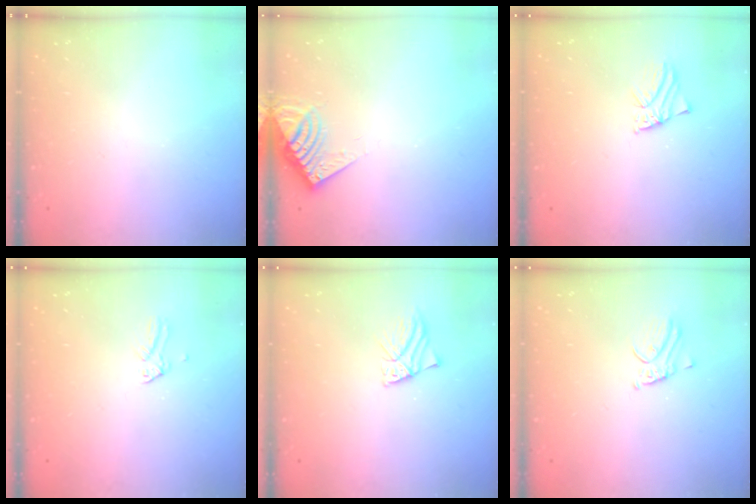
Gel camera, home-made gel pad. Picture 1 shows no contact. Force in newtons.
{"total": 8.5, "press": 8.5, "slide": 0.7}
{"total": 0.9, "press": 0.9, "slide": 0.0}
{"total": 0.0}
{"total": 2.9, "press": 2.9, "slide": 0.2}
{"total": 3.5, "press": 3.5, "slide": 0.1}